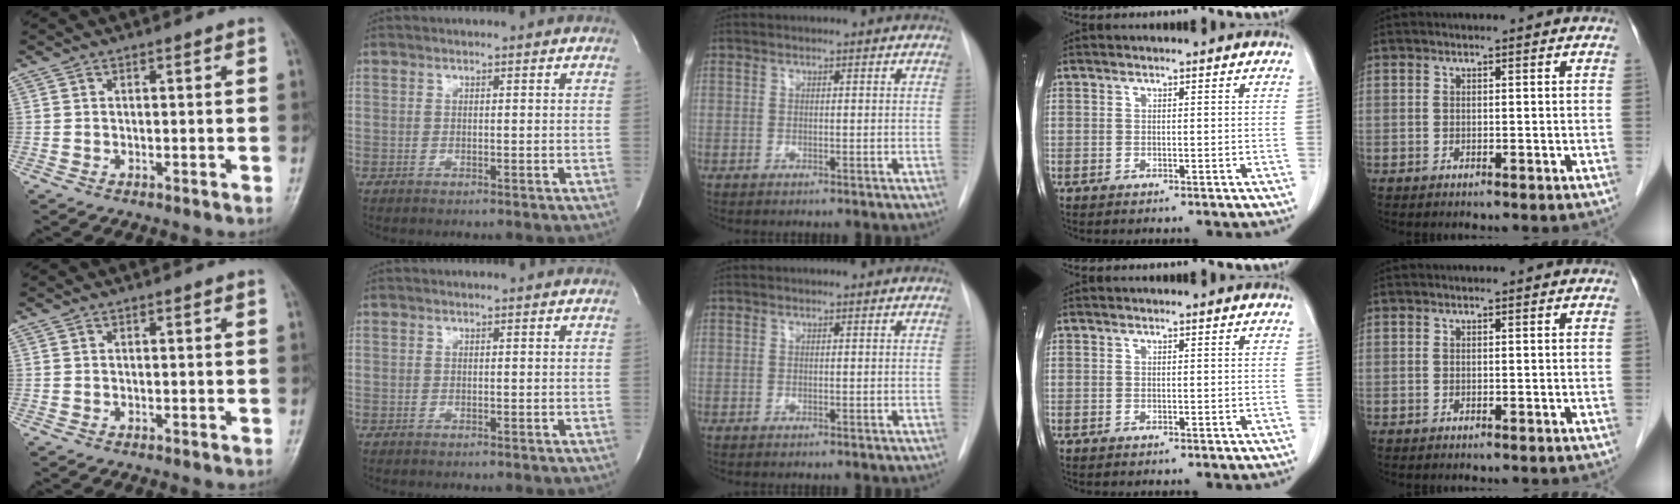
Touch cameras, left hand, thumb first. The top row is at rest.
{}